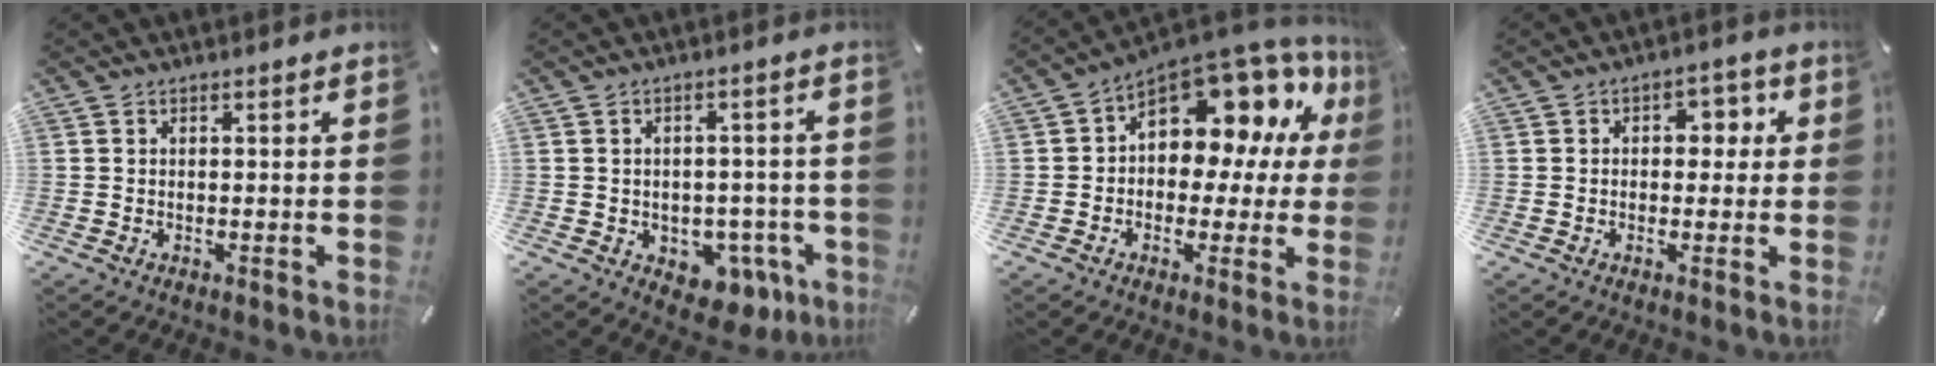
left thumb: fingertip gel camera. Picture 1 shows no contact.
{"total": 6.3, "force": [-1.6, 5.3, 3.1], "torque": [-0.027, 0.004, -0.025]}
{"total": 15.8, "force": [8.1, 9.5, 9.8], "torque": [-0.128, -0.071, 0.136]}
{"total": 4.3, "force": [-0.1, 3.4, 2.6], "torque": [-0.024, 0.003, -0.015]}